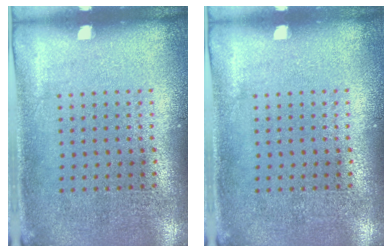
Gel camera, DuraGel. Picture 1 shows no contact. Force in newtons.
{"total": 0.0}